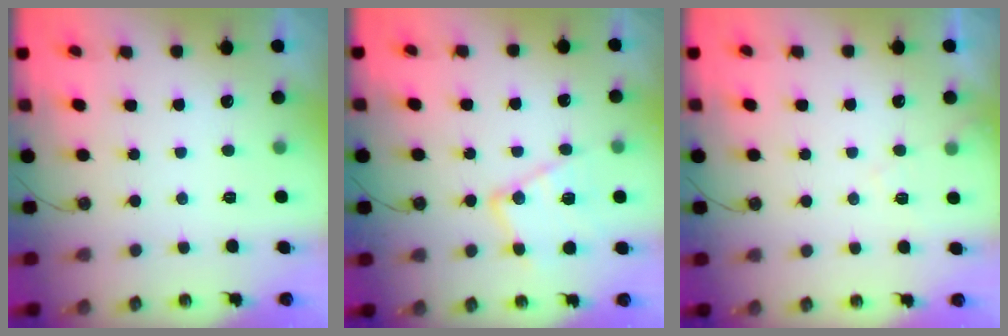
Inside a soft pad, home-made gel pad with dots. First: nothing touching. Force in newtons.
{"total": 14.1, "press": 14.1, "slide": 1.1}
{"total": 5.4, "press": 5.3, "slide": 0.8}